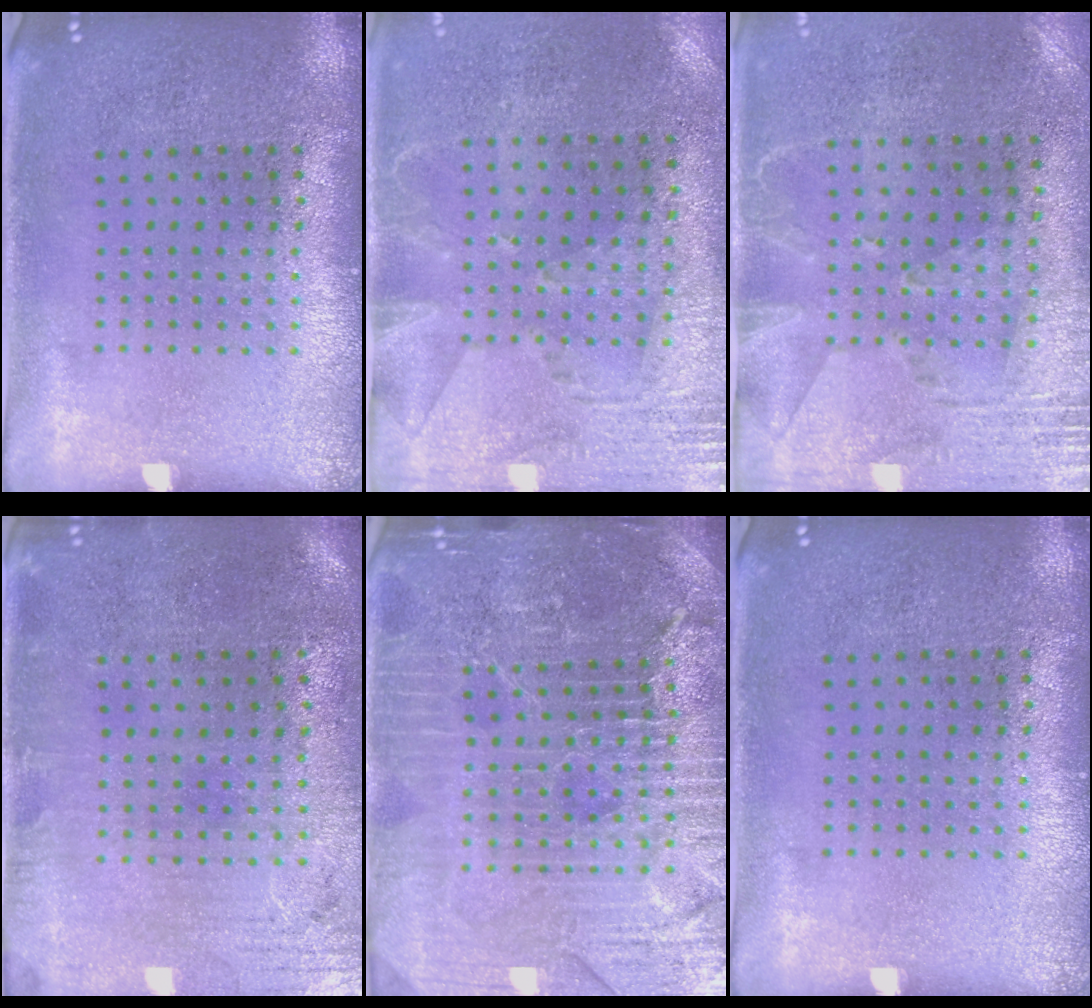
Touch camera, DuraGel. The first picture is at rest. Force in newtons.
{"total": 2.8, "press": 2.3, "slide": 1.5}
{"total": 2.7, "press": 2.3, "slide": 1.5}
{"total": 0.6, "press": 0.4, "slide": 0.5}
{"total": 5.2, "press": 4.8, "slide": 2.1}
{"total": 0.0}